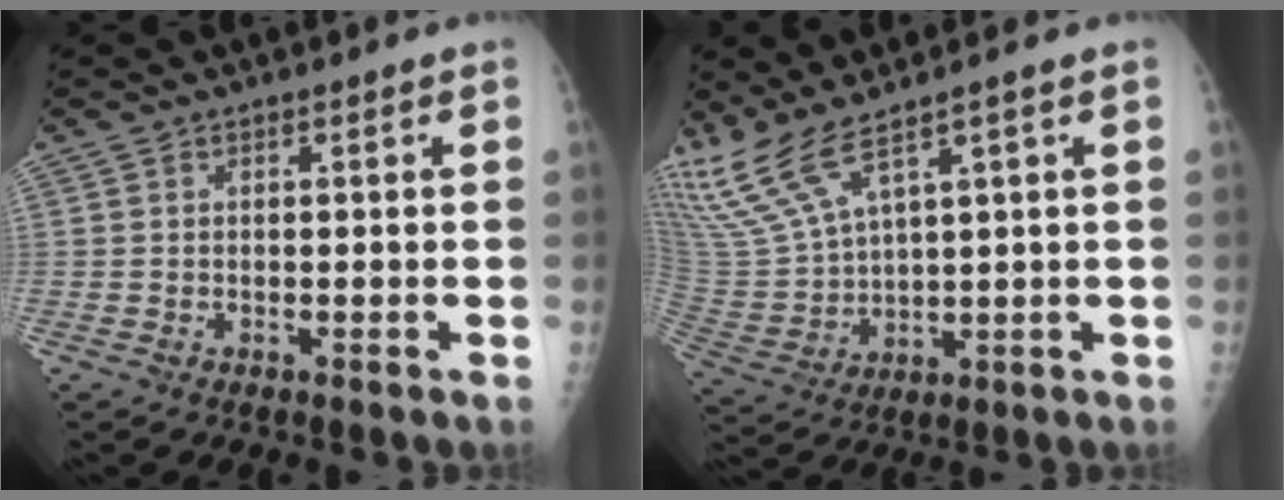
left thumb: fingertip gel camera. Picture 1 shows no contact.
{"total": 9.8, "force": [7.7, 1.8, 5.7], "torque": [-0.139, -0.032, 0.184]}